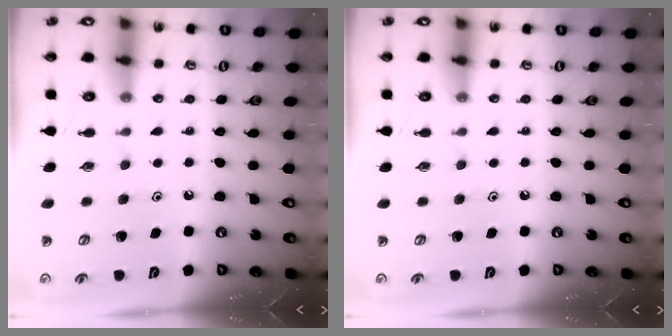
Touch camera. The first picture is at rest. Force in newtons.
{"total": 0.0}